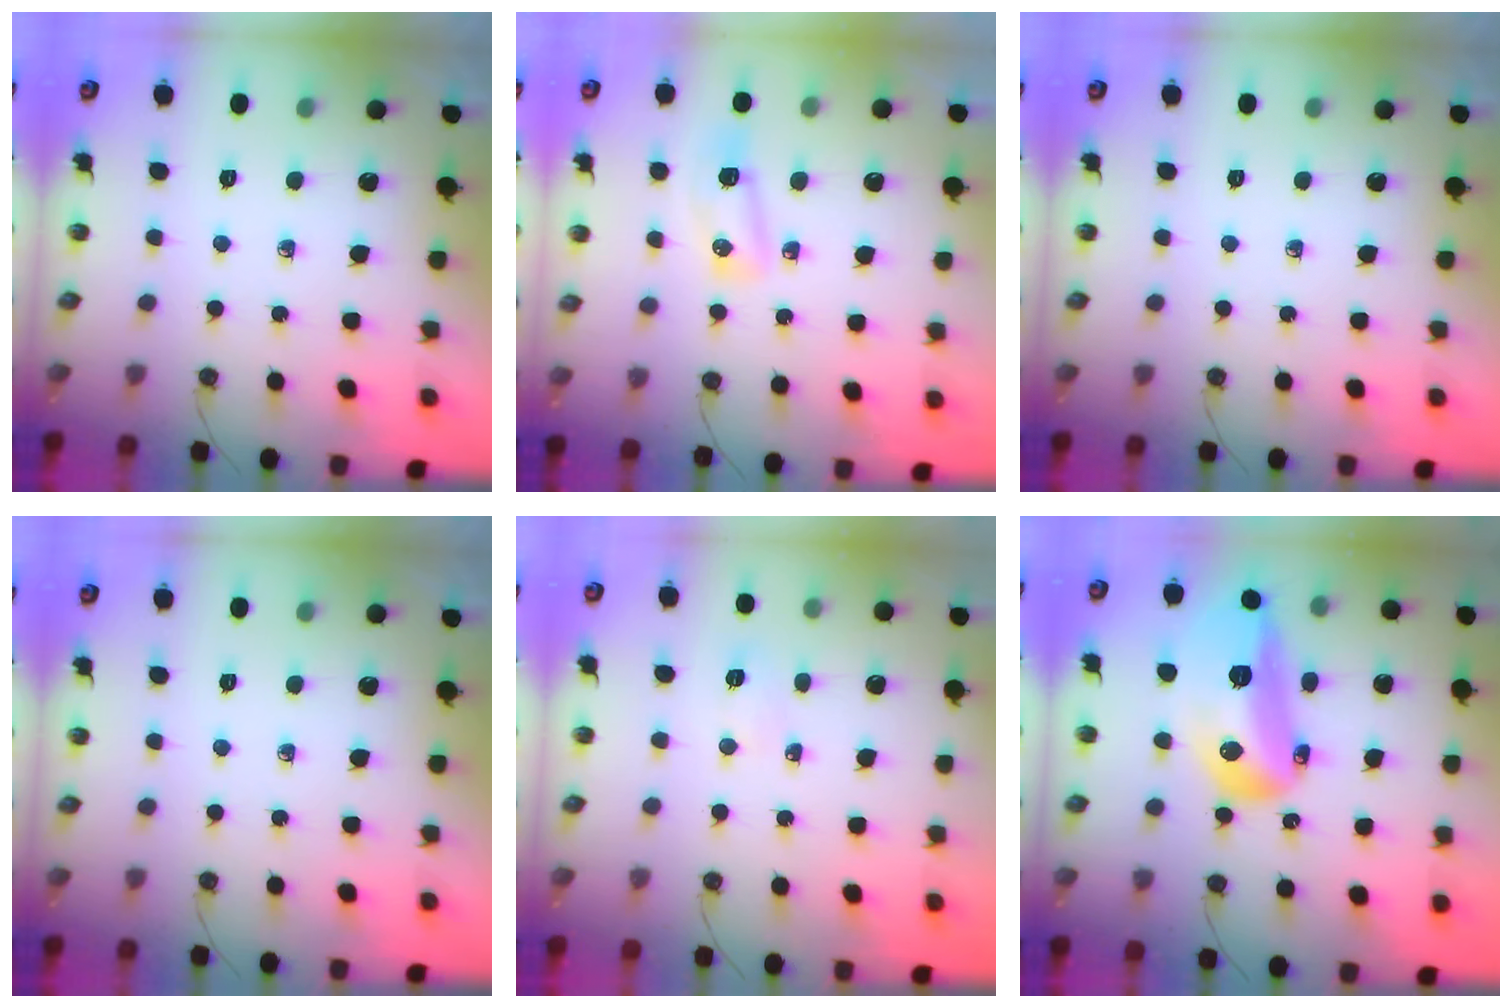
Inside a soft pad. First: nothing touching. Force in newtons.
{"total": 6.3, "press": 6.3, "slide": 0.7}
{"total": 0.0}
{"total": 0.0}
{"total": 2.8, "press": 2.7, "slide": 0.8}
{"total": 20.4, "press": 20.3, "slide": 2.1}